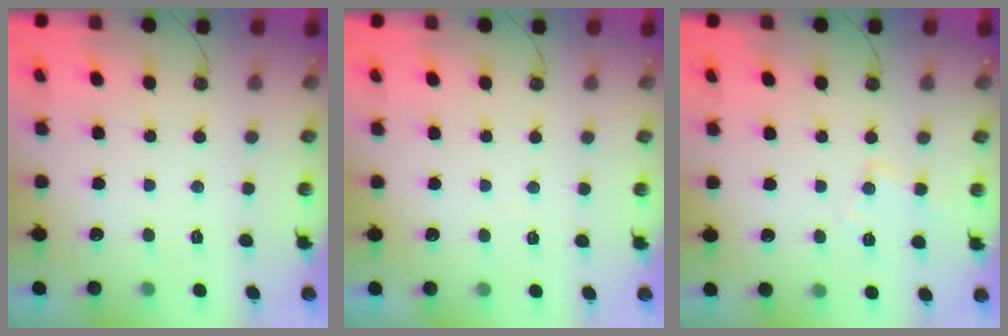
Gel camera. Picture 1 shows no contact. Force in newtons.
{"total": 2.3, "press": 2.2, "slide": 0.4}
{"total": 7.2, "press": 7.2, "slide": 0.5}